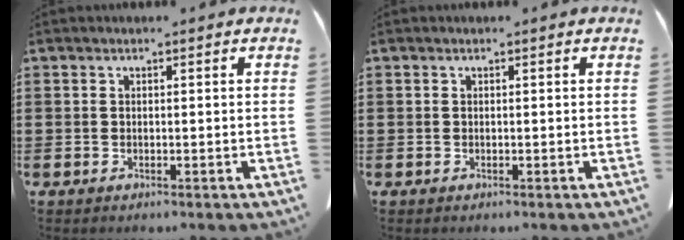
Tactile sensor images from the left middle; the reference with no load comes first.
{"total": 0.0}